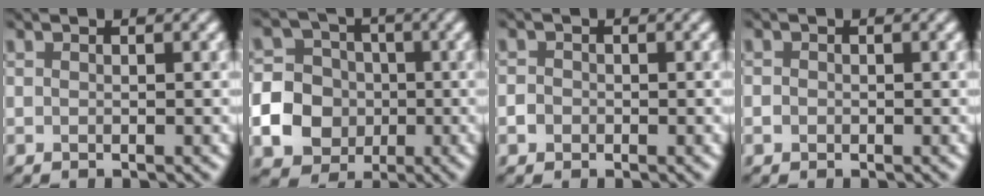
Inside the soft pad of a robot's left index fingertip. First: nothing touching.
{"total": 11.1, "force": [-3.1, 10.3, 2.6], "torque": [-0.073, -0.023, -0.069]}
{"total": 0.9, "force": [-0.5, 0.8, -0.2], "torque": [0.006, 0.000, -0.011]}
{"total": 0.5, "force": [-0.3, 0.4, -0.1], "torque": [0.003, -0.001, -0.006]}